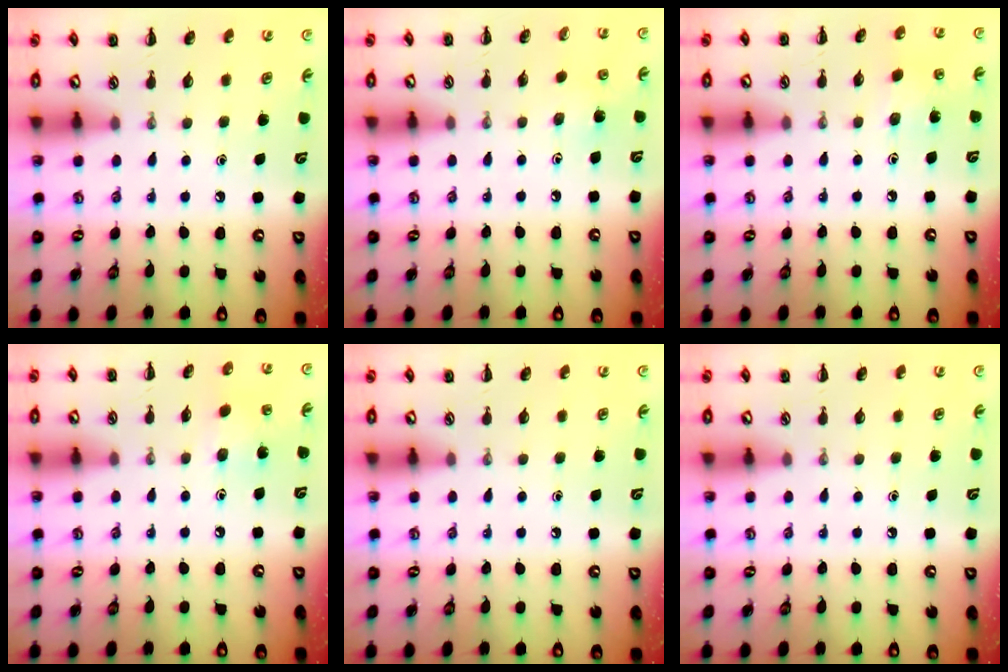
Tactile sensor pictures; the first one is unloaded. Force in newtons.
{"total": 4.0, "press": 3.8, "slide": 1.2}
{"total": 2.8, "press": 2.7, "slide": 0.8}
{"total": 4.0, "press": 3.9, "slide": 0.4}
{"total": 0.0}
{"total": 0.0}